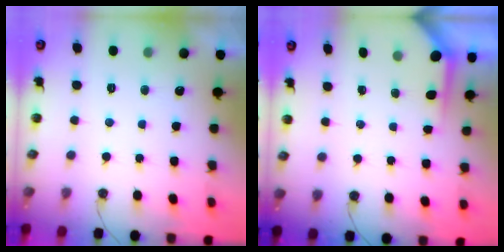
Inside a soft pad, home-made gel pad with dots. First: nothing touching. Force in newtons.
{"total": 3.5, "press": 3.5, "slide": 0.3}